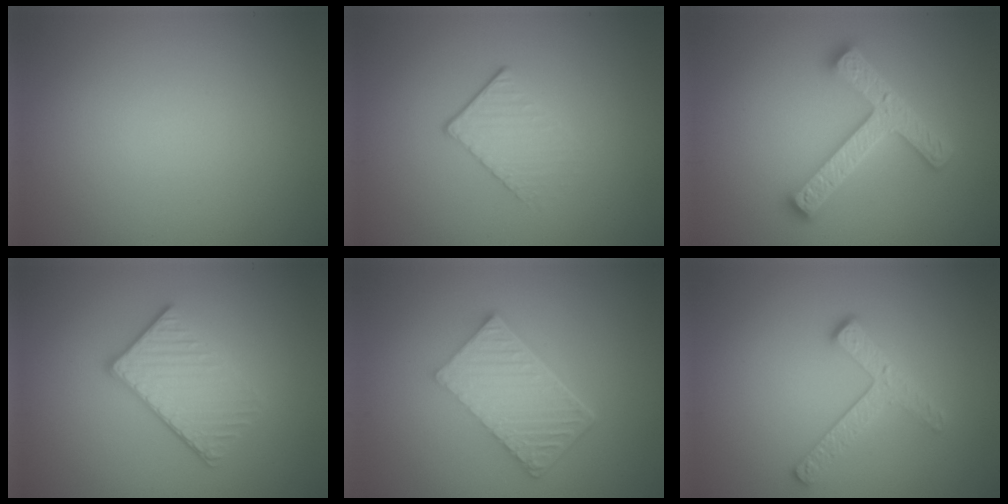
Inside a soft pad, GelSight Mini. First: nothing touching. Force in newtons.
{"total": 1.6, "press": 1.1, "slide": 1.1}
{"total": 4.5, "press": 4.4, "slide": 0.8}
{"total": 3.8, "press": 3.2, "slide": 2.0}
{"total": 6.6, "press": 4.4, "slide": 4.9}
{"total": 2.9, "press": 2.4, "slide": 1.6}